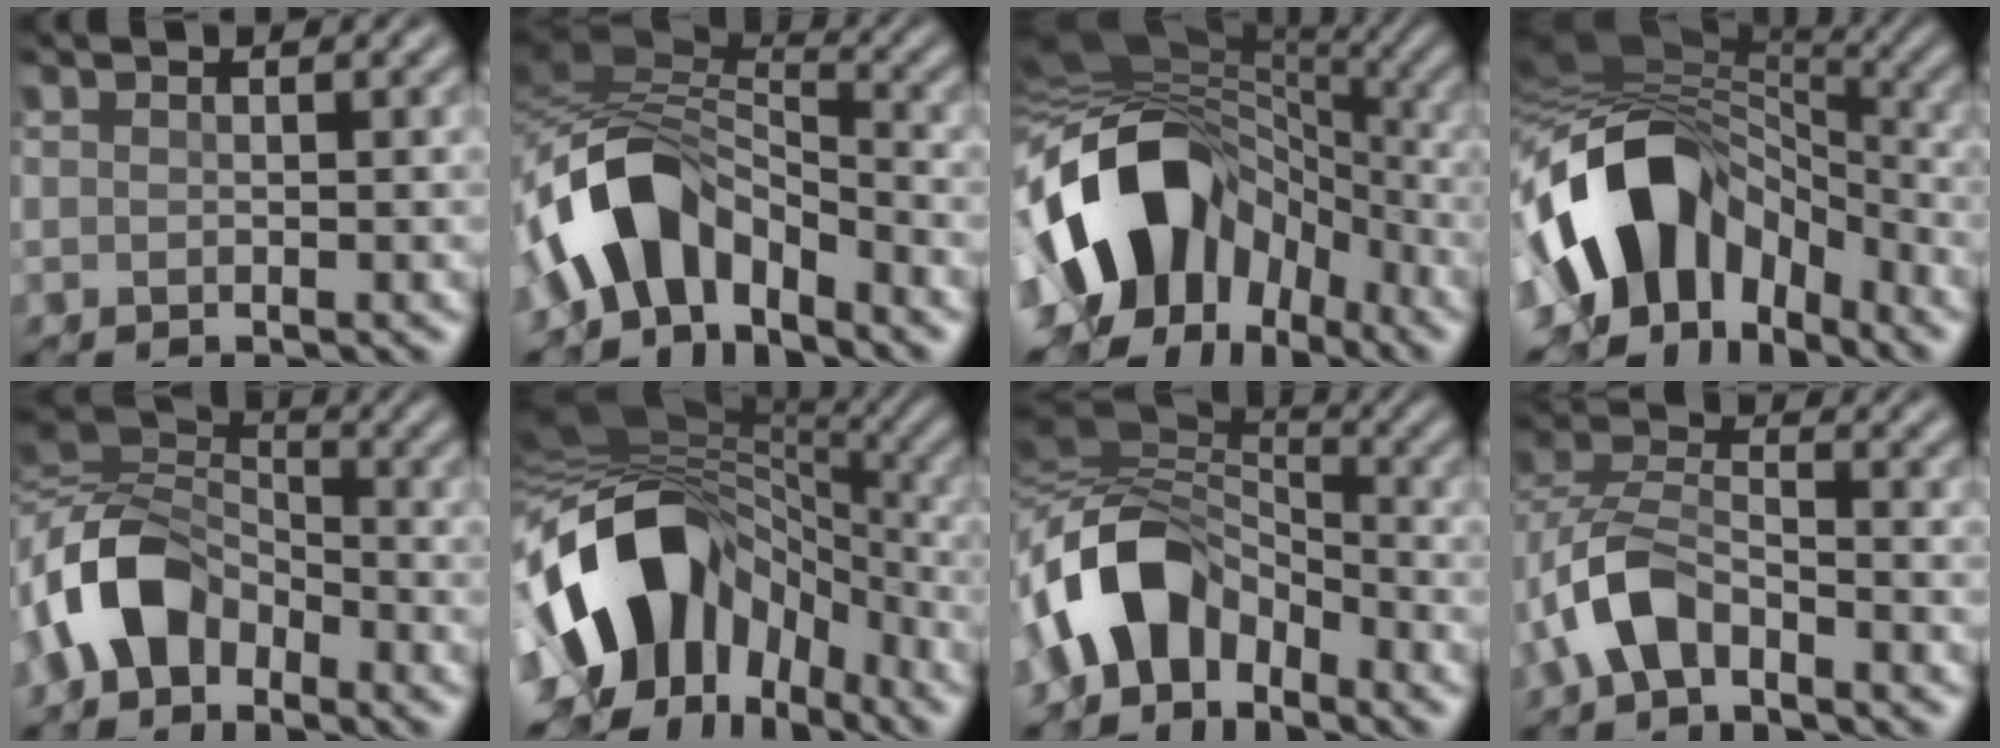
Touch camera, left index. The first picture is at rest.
{"total": 8.1, "force": [-4.3, 4.2, 5.5], "torque": [-0.096, 0.013, -0.086]}
{"total": 15.2, "force": [-4.1, 10.6, 10.0], "torque": [-0.193, -0.009, -0.074]}
{"total": 13.0, "force": [-4.7, 8.8, 8.2], "torque": [-0.161, 0.004, -0.091]}
{"total": 7.6, "force": [-3.4, 4.8, 4.9], "torque": [-0.098, 0.012, -0.081]}
{"total": 15.3, "force": [-3.7, 10.5, 10.4], "torque": [-0.196, -0.008, -0.063]}
{"total": 7.7, "force": [-4.0, 4.4, 4.9], "torque": [-0.087, 0.011, -0.082]}
{"total": 5.1, "force": [-3.3, 2.2, 3.2], "torque": [-0.073, 0.009, -0.071]}